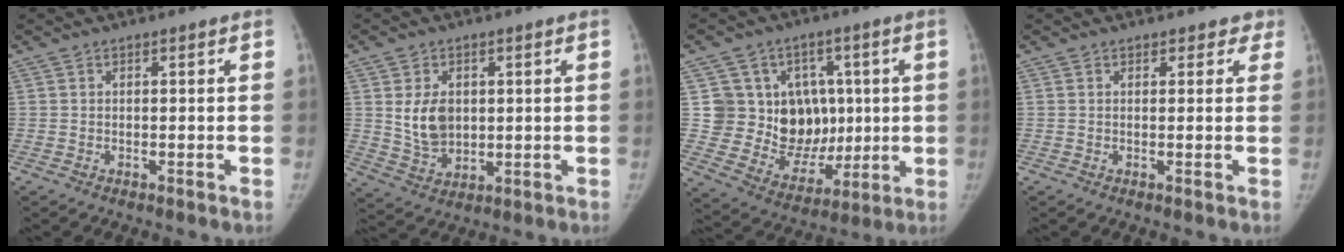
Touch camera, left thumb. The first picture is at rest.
{"total": 7.8, "force": [1.5, 5.7, 5.2], "torque": [-0.065, -0.016, 0.039]}
{"total": 15.5, "force": [1.7, 13.3, 7.8], "torque": [-0.060, 0.004, 0.057]}
{"total": 2.4, "force": [1.7, 1.6, 0.6], "torque": [0.028, -0.004, 0.012]}